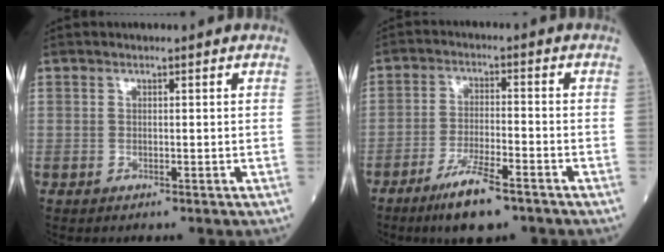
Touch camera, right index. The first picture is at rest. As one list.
[{"total": 8.3, "force": [-5.7, 1.3, 5.9], "torque": [-0.112, -0.013, -0.098]}]